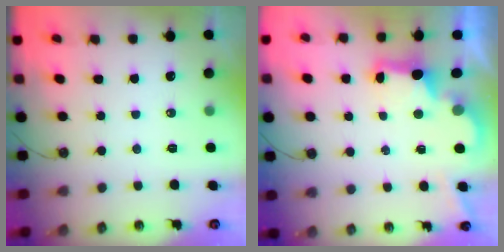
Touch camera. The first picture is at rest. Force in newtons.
{"total": 2.9, "press": 2.8, "slide": 0.9}